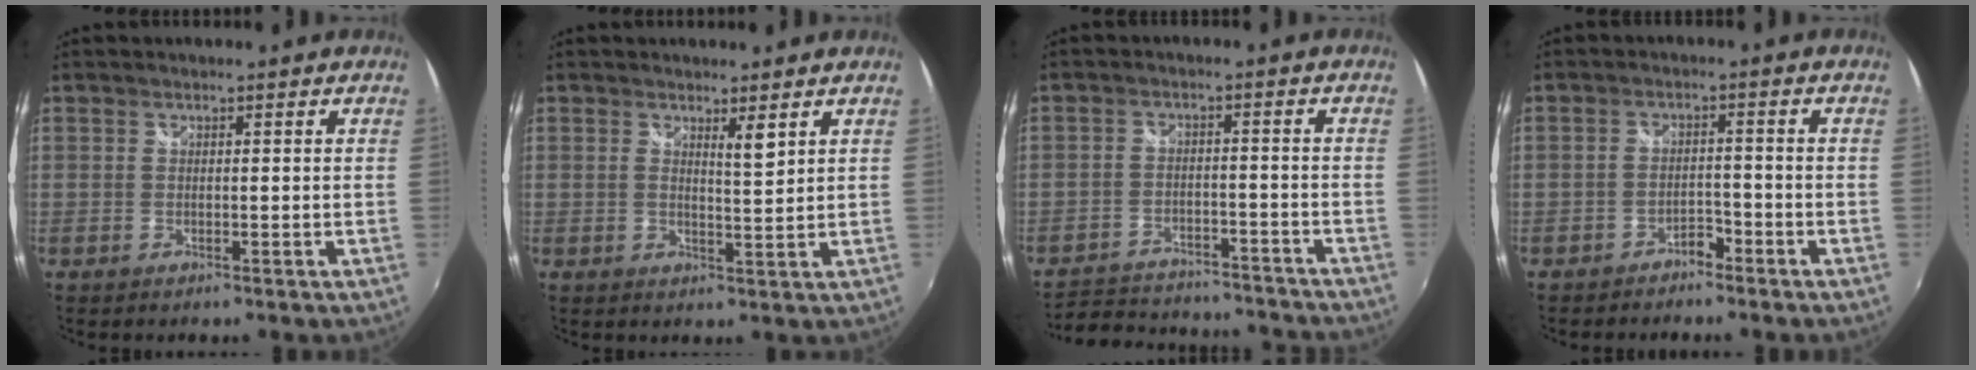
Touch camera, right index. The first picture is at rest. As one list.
[{"total": 2.7, "force": [1.7, 0.0, 2.1], "torque": [-0.035, -0.005, 0.026]}, {"total": 19.6, "force": [-17.5, 5.8, 6.5], "torque": [-0.145, 0.015, -0.228]}, {"total": 2.6, "force": [-2.3, 1.0, 0.7], "torque": [-0.016, 0.003, -0.038]}]